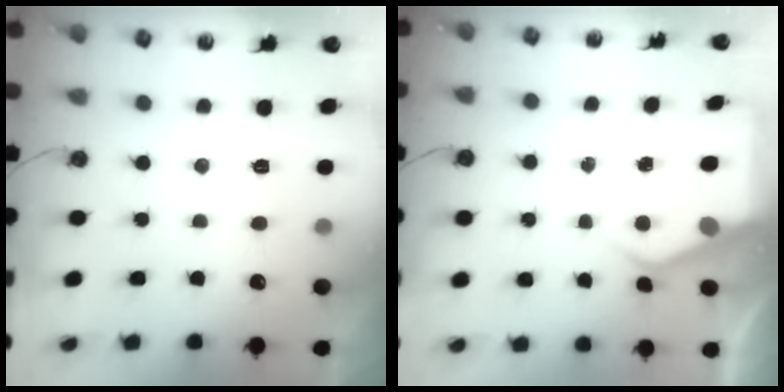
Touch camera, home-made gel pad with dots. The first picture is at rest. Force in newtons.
{"total": 5.3, "press": 5.3, "slide": 0.5}